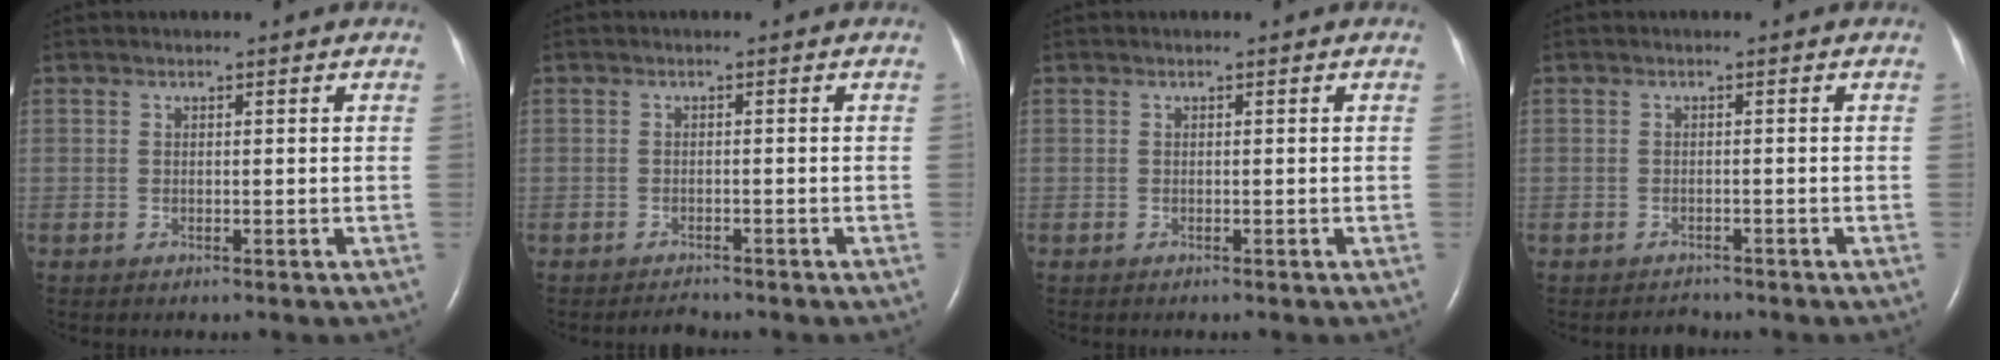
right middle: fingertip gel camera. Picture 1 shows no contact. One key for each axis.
{"total": 1.3, "fx": -1.3, "fy": 0.2, "fz": 0.1, "tx": -0.008, "ty": -0.006, "tz": -0.016}
{"total": 0.0}
{"total": 1.4, "fx": -1.3, "fy": 0.5, "fz": -0.2, "tx": -0.003, "ty": -0.005, "tz": -0.017}